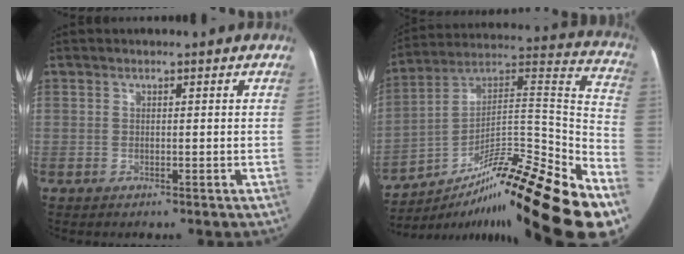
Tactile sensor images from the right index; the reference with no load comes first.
{"total": 28.4, "force": [-19.1, 1.9, 20.9], "torque": [-0.260, 0.030, -0.313]}